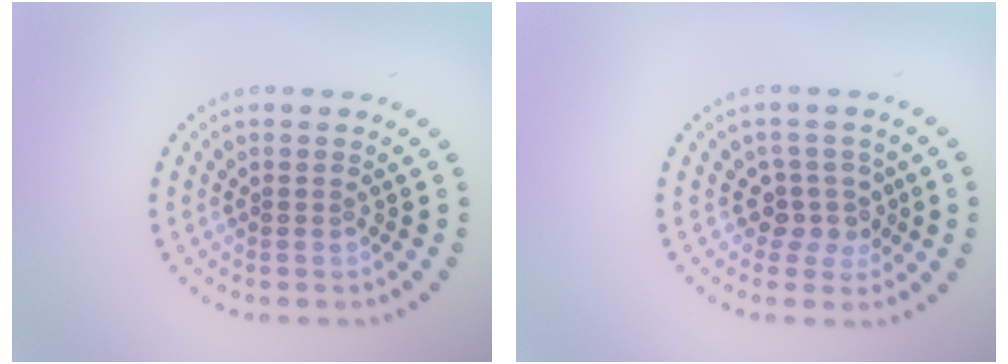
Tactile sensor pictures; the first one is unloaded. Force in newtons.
{"total": 2.4, "press": 2.0, "slide": 1.4}